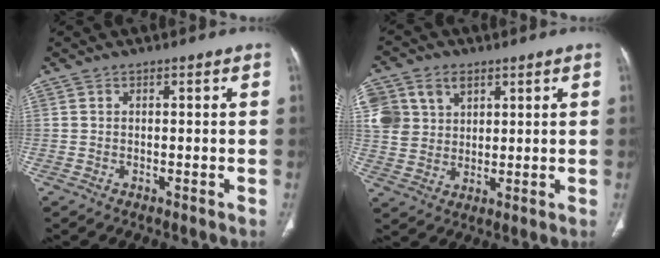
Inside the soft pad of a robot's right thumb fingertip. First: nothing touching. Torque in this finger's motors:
{"motor_torque": [0.00, -0.01, 0.79, 0.66, 0.23]}